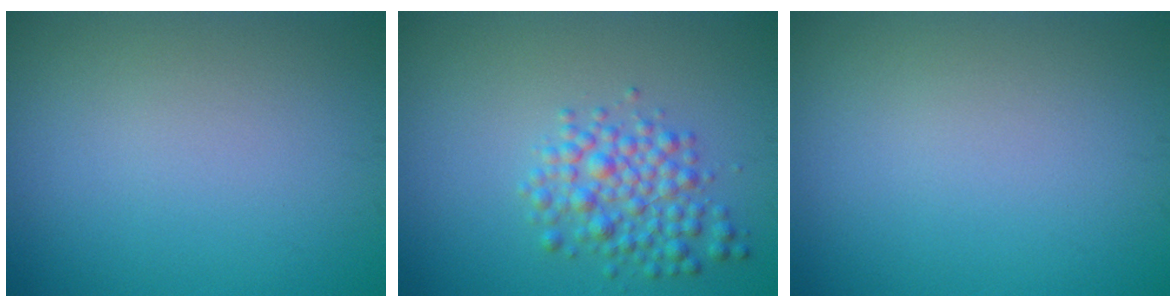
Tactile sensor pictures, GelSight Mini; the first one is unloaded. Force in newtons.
{"total": 3.7, "press": 3.6, "slide": 0.1}
{"total": 0.0}